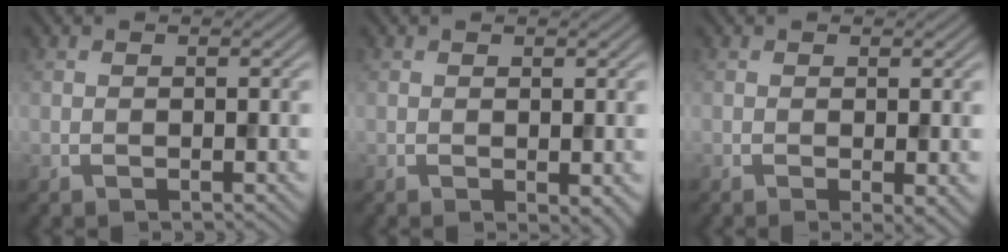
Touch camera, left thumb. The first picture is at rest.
{"total": 1.7, "force": [-0.3, 0.9, 1.4], "torque": [-0.021, -0.009, -0.001]}
{"total": 2.0, "force": [-0.2, 0.4, 2.0], "torque": [-0.031, -0.008, -0.004]}